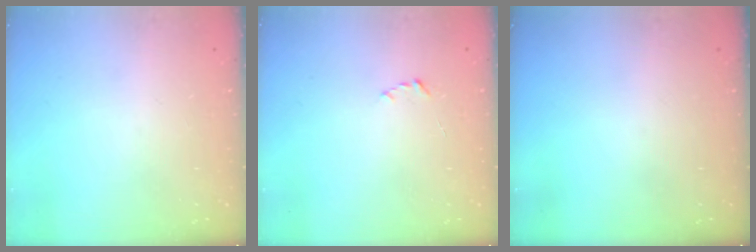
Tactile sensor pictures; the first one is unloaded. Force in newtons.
{"total": 2.2, "press": 2.1, "slide": 0.3}
{"total": 0.0}